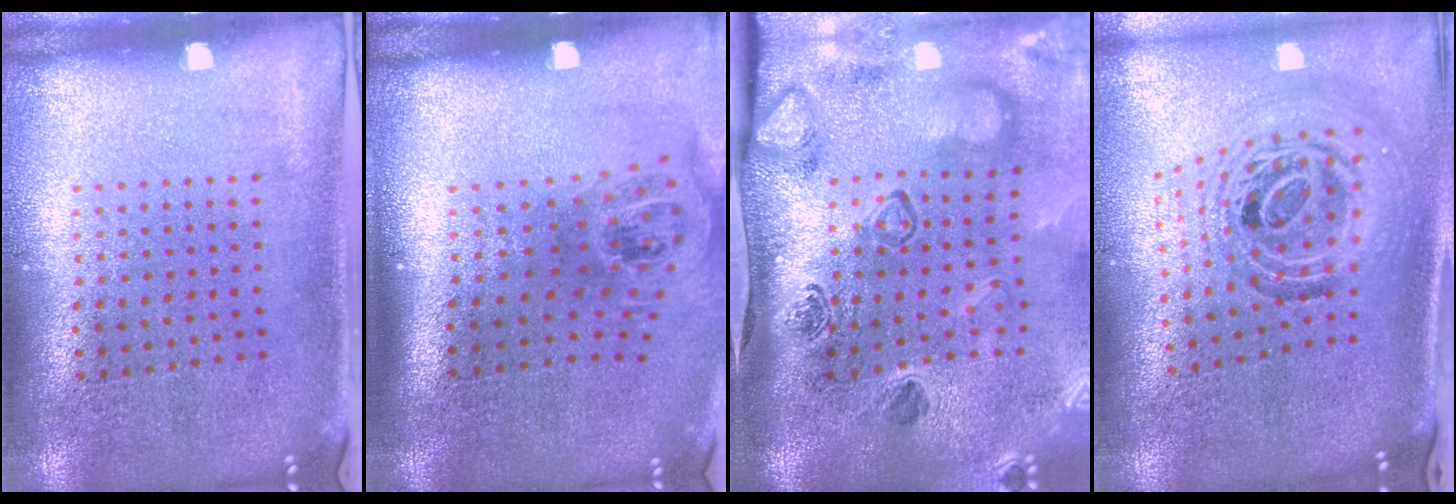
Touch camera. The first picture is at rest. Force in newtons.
{"total": 1.5, "press": 1.1, "slide": 1.0}
{"total": 3.6, "press": 2.7, "slide": 2.4}
{"total": 1.6, "press": 1.3, "slide": 0.9}